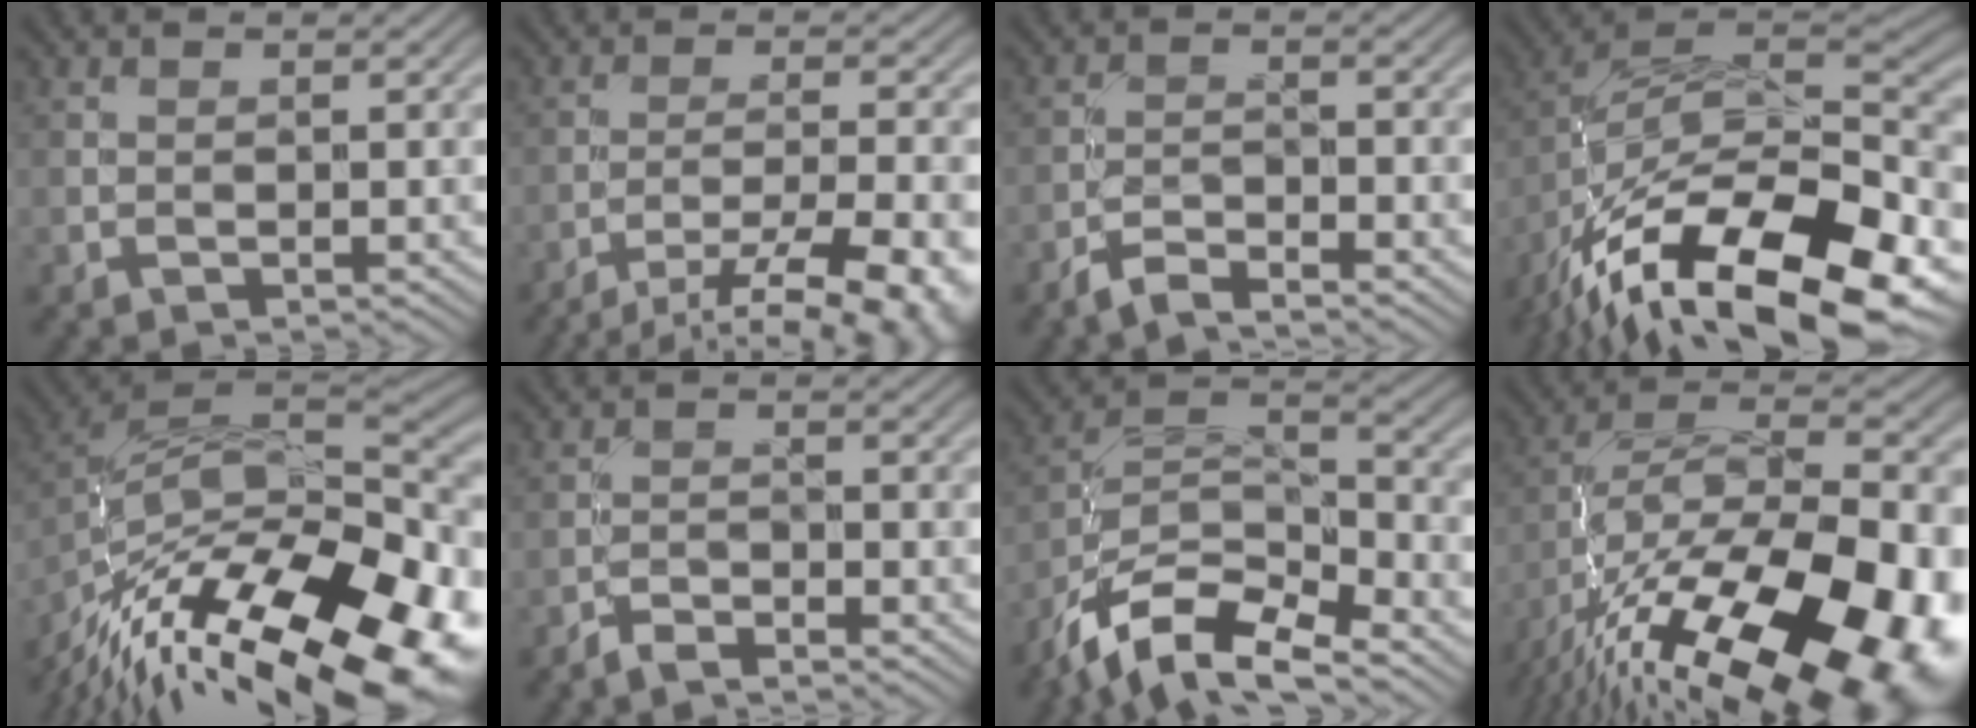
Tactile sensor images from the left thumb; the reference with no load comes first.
{"total": 13.4, "force": [-10.0, 3.5, 8.3], "torque": [-0.130, -0.016, -0.124]}
{"total": 3.4, "force": [-3.0, 0.5, 1.5], "torque": [-0.034, 0.000, -0.065]}
{"total": 19.2, "force": [-11.9, 7.9, 12.8], "torque": [-0.232, -0.007, -0.179]}
{"total": 18.1, "force": [-9.7, 7.9, 13.1], "torque": [-0.248, -0.006, -0.148]}
{"total": 2.5, "force": [-2.3, 0.2, 0.9], "torque": [-0.019, 0.001, -0.048]}
{"total": 13.1, "force": [-9.4, 4.8, 7.8], "torque": [-0.161, -0.011, -0.177]}
{"total": 20.9, "force": [-11.8, 8.5, 15.0], "torque": [-0.237, -0.032, -0.174]}